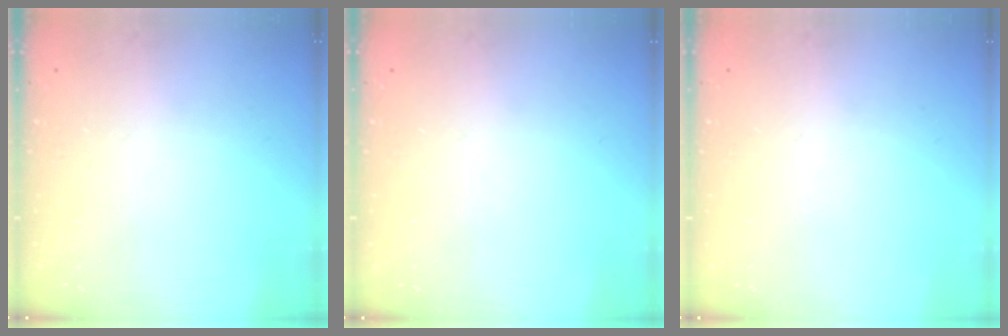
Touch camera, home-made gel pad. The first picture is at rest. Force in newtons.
{"total": 0.0}
{"total": 0.0}